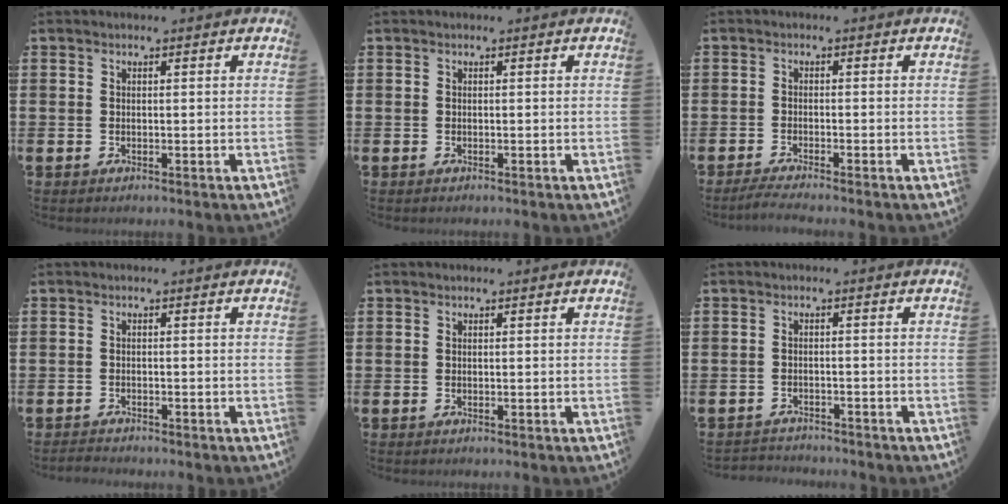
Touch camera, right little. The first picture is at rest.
{"total": 0.0}
{"total": 1.7, "force": [-1.4, -0.1, 1.0], "torque": [-0.016, 0.001, -0.026]}
{"total": 1.0, "force": [-1.0, 0.0, 0.0], "torque": [-0.004, 0.000, -0.020]}
{"total": 0.0}
{"total": 1.7, "force": [-1.7, 0.1, -0.2], "torque": [0.000, 0.003, -0.038]}